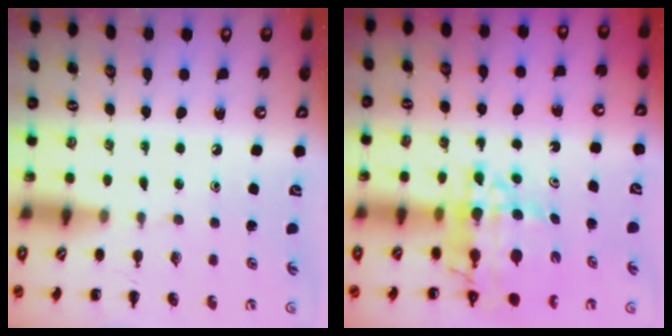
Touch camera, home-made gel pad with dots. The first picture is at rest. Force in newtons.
{"total": 9.8, "press": 9.3, "slide": 3.0}